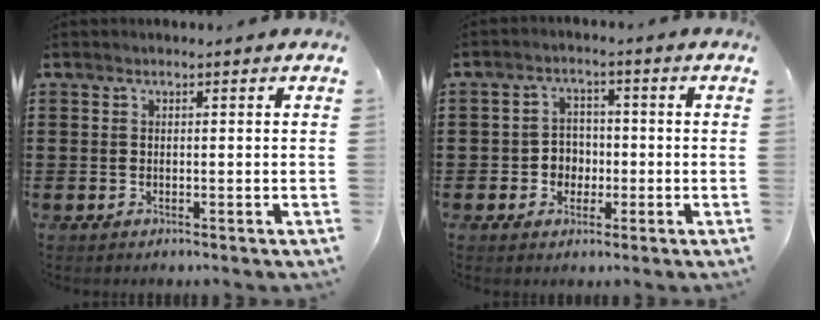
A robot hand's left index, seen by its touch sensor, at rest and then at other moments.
{"total": 3.6, "force": [-1.0, 3.3, 1.3], "torque": [-0.035, 0.007, -0.024]}